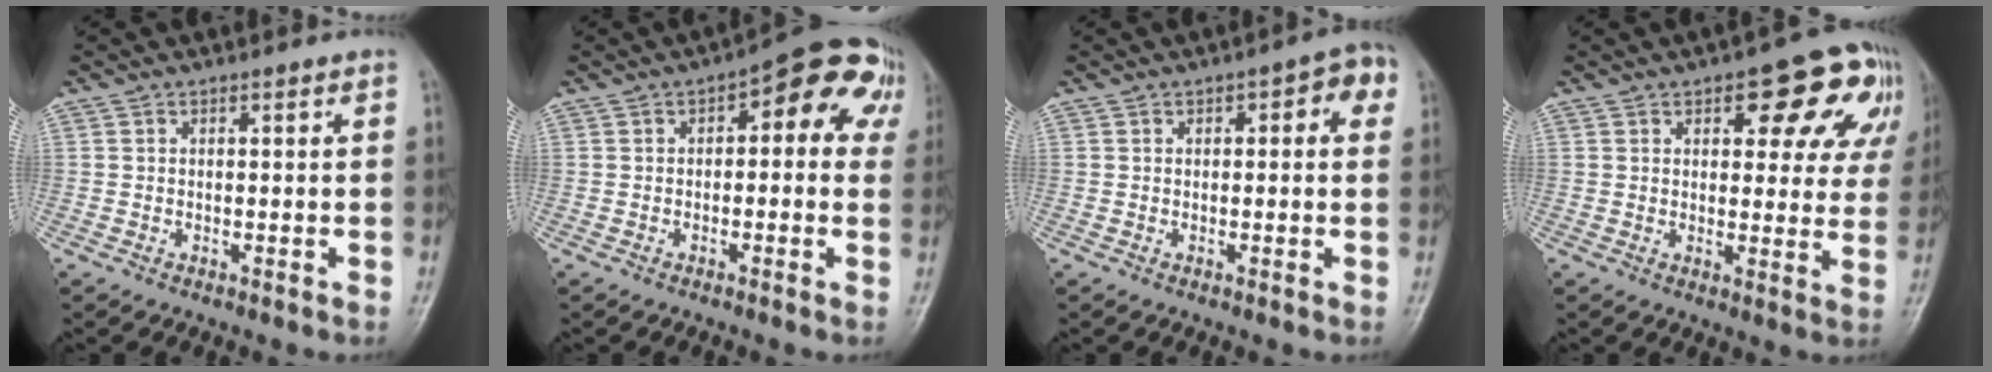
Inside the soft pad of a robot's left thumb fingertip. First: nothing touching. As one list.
[{"total": 11.7, "force": [3.3, 5.7, 9.6], "torque": [-0.071, 0.027, 0.027]}, {"total": 5.2, "force": [1.6, 2.4, 4.4], "torque": [-0.034, 0.012, 0.011]}, {"total": 13.9, "force": [6.3, 6.3, 10.7], "torque": [-0.075, -0.012, 0.069]}]